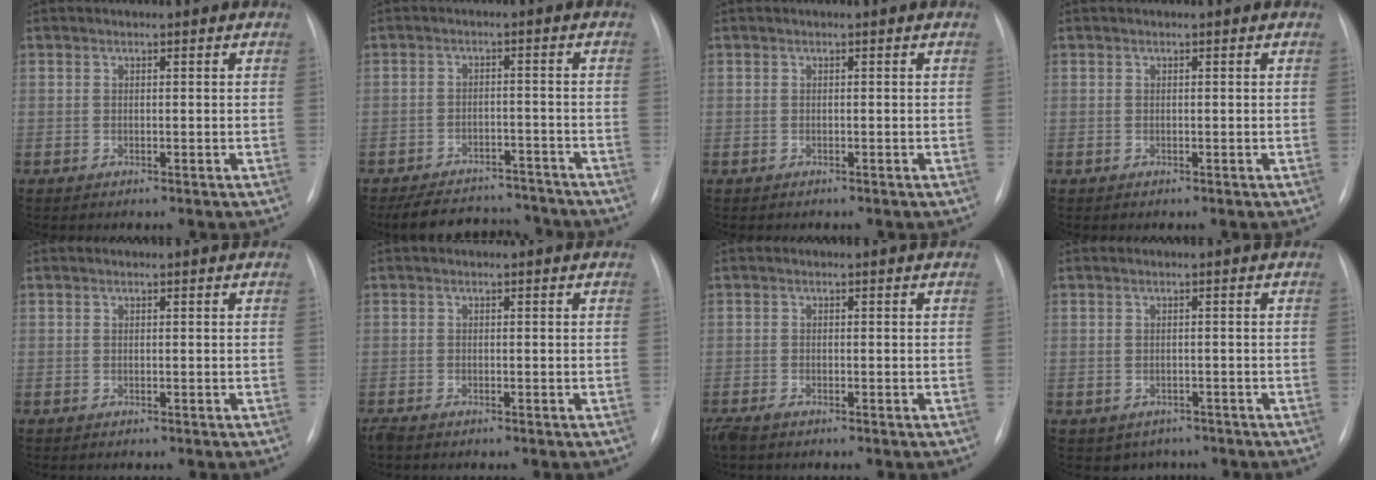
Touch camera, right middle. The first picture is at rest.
{"total": 12.2, "force": [-11.2, 4.1, 2.9], "torque": [-0.046, 0.012, -0.150]}
{"total": 0.0}
{"total": 0.0}
{"total": 0.0}
{"total": 1.7, "force": [-1.3, 0.5, 0.9], "torque": [-0.020, -0.005, -0.023]}
{"total": 2.6, "force": [-2.0, 0.9, 1.5], "torque": [-0.035, -0.008, -0.033]}
{"total": 3.6, "force": [-2.6, 2.5, 0.4], "torque": [-0.001, 0.010, -0.032]}